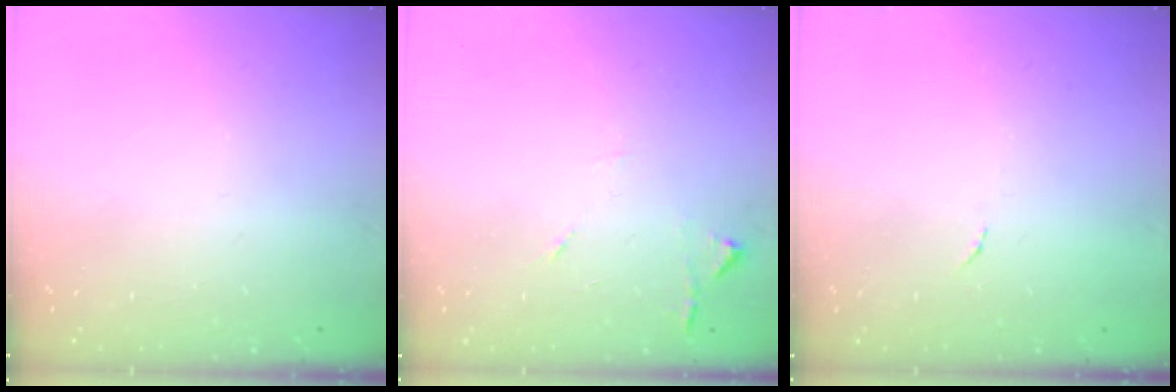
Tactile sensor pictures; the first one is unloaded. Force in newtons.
{"total": 6.7, "press": 6.7, "slide": 0.7}
{"total": 3.3, "press": 3.3, "slide": 0.1}